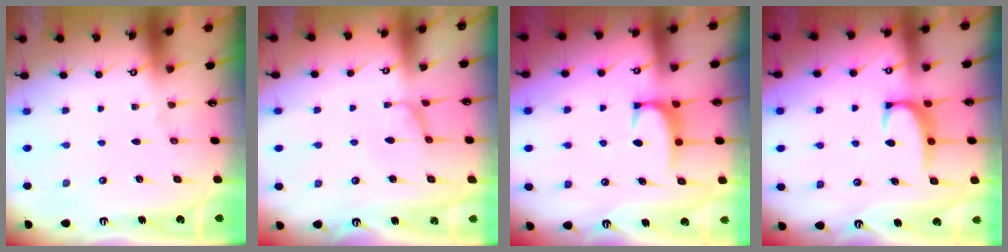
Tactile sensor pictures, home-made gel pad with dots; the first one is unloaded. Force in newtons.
{"total": 1.1, "press": 1.0, "slide": 0.4}
{"total": 1.7, "press": 1.6, "slide": 0.4}
{"total": 2.2, "press": 2.1, "slide": 0.6}